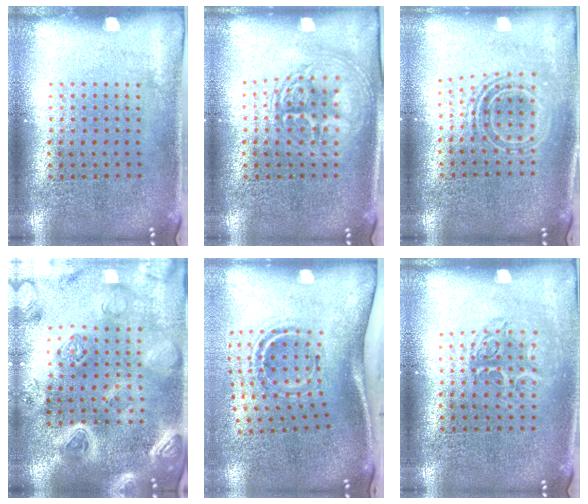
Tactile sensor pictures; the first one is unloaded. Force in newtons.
{"total": 2.6, "press": 2.6, "slide": 0.2}
{"total": 1.7, "press": 1.3, "slide": 1.0}
{"total": 4.4, "press": 3.9, "slide": 2.0}
{"total": 2.2, "press": 1.2, "slide": 1.8}
{"total": 1.2, "press": 1.1, "slide": 0.6}